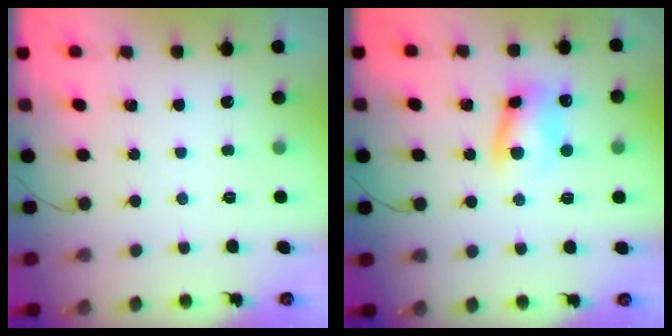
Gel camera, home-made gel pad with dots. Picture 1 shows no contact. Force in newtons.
{"total": 9.3, "press": 9.2, "slide": 1.6}